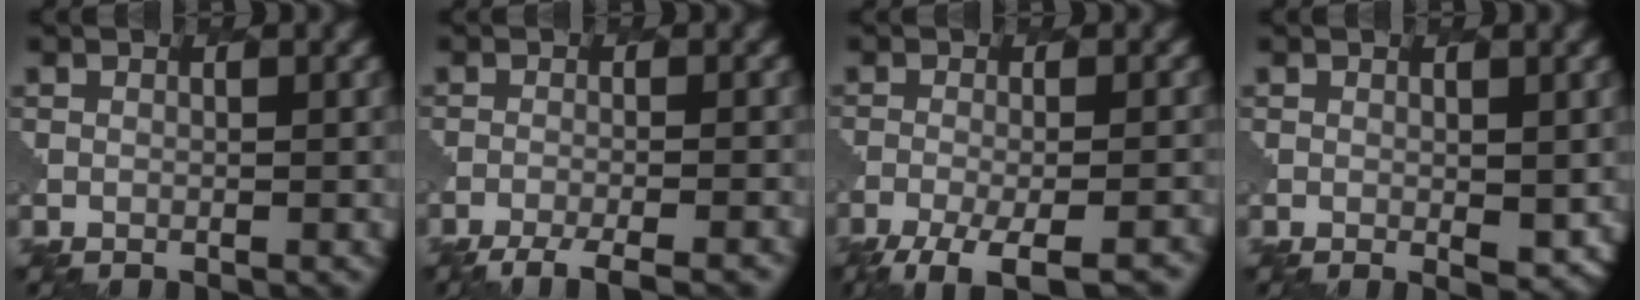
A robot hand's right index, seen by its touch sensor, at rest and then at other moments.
{"total": 4.6, "force": [-3.7, 0.8, 2.6], "torque": [-0.034, -0.007, -0.066]}
{"total": 7.4, "force": [-5.1, 2.0, 5.0], "torque": [-0.073, -0.015, -0.080]}
{"total": 1.8, "force": [0.3, 0.8, 1.6], "torque": [-0.020, -0.007, 0.009]}